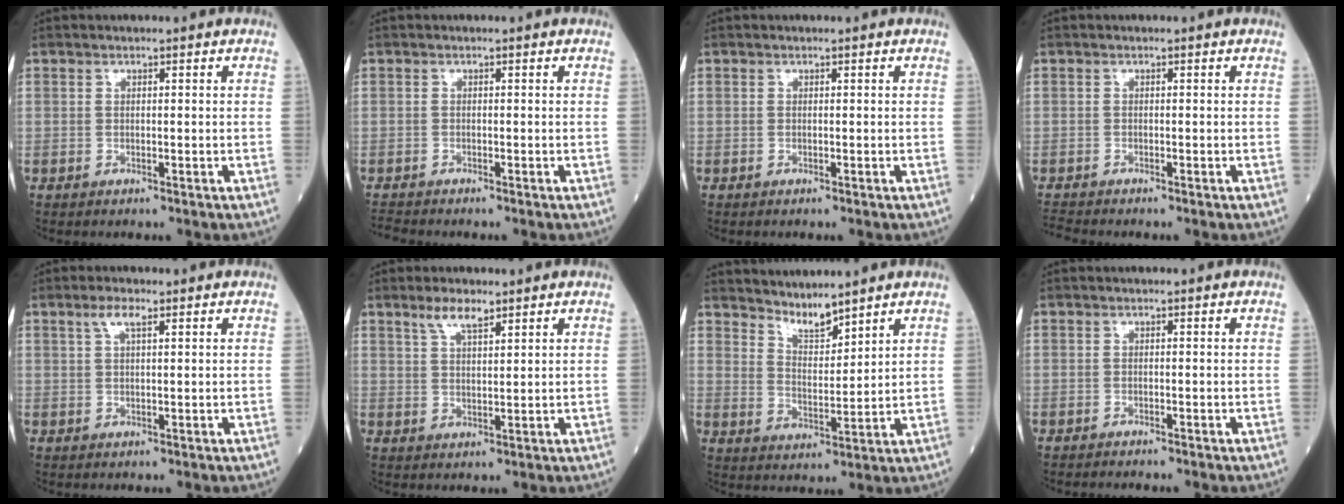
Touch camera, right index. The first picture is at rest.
{"total": 1.1, "force": [-1.0, -0.3, -0.3], "torque": [-0.001, -0.009, -0.019]}
{"total": 0.0}
{"total": 1.3, "force": [-1.2, -0.5, -0.2], "torque": [-0.003, -0.011, -0.023]}
{"total": 2.6, "force": [1.5, 0.4, 2.0], "torque": [-0.046, 0.008, 0.031]}
{"total": 4.0, "force": [2.9, 0.8, 2.5], "torque": [-0.054, 0.005, 0.059]}
{"total": 4.8, "force": [4.6, 0.3, 1.2], "torque": [-0.031, -0.001, 0.097]}
{"total": 1.3, "force": [-1.2, -0.1, 0.5], "torque": [-0.009, 0.000, -0.013]}